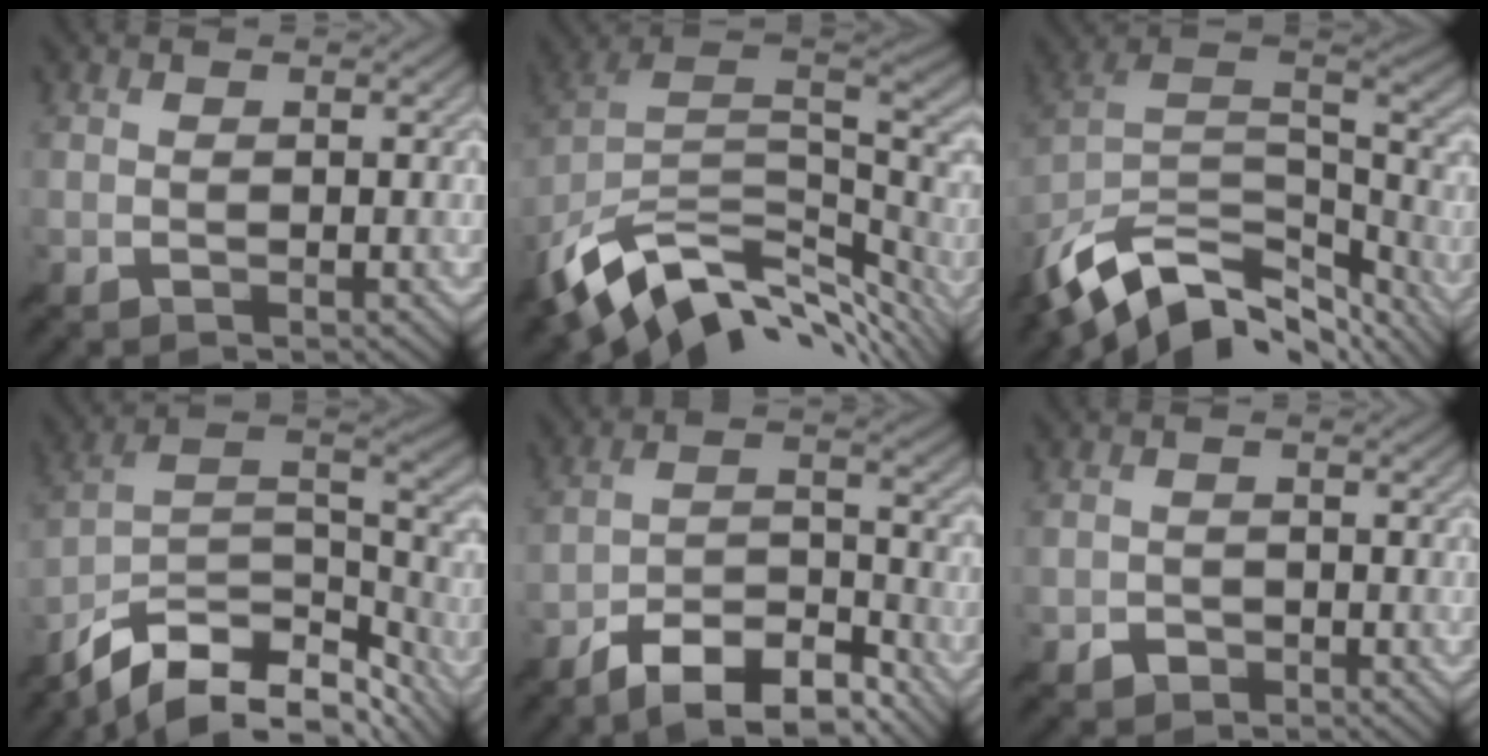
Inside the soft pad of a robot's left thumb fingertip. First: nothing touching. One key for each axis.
{"total": 14.1, "fx": -5.9, "fy": 7.8, "fz": 10.2, "tx": -0.230, "ty": -0.011, "tz": -0.107}
{"total": 14.6, "fx": -9.2, "fy": 6.8, "fz": 9.0, "tx": -0.221, "ty": -0.013, "tz": -0.151}
{"total": 14.7, "fx": -9.4, "fy": 6.9, "fz": 9.0, "tx": -0.210, "ty": -0.021, "tz": -0.148}
{"total": 11.2, "fx": -8.6, "fy": 3.7, "fz": 6.2, "tx": -0.098, "ty": 0.006, "tz": -0.166}
{"total": 1.6, "fx": -0.9, "fy": 1.3, "fz": 0.3, "tx": -0.001, "ty": 0.004, "tz": -0.022}